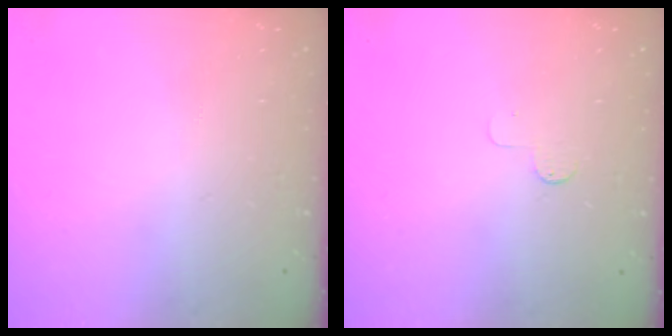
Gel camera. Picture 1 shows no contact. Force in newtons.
{"total": 2.6, "press": 2.6, "slide": 0.3}